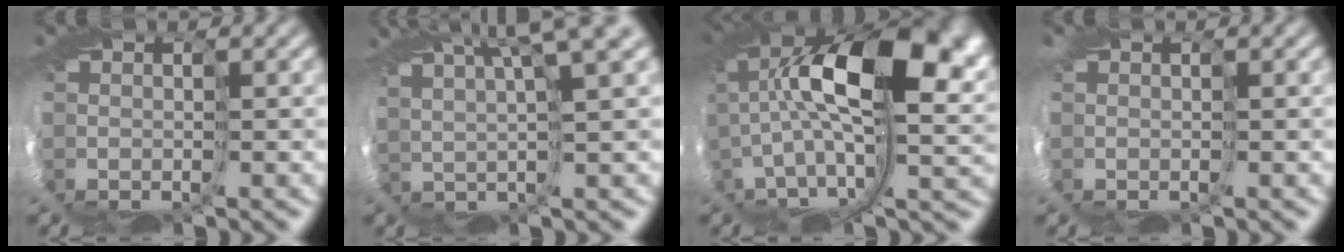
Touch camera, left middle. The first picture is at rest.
{"total": 5.7, "force": [4.5, -1.2, 3.3], "torque": [-0.029, 0.035, 0.038]}
{"total": 13.1, "force": [2.8, 4.8, 11.9], "torque": [-0.215, -0.003, 0.056]}
{"total": 0.6, "force": [0.1, -0.4, -0.4], "torque": [0.008, 0.000, 0.001]}